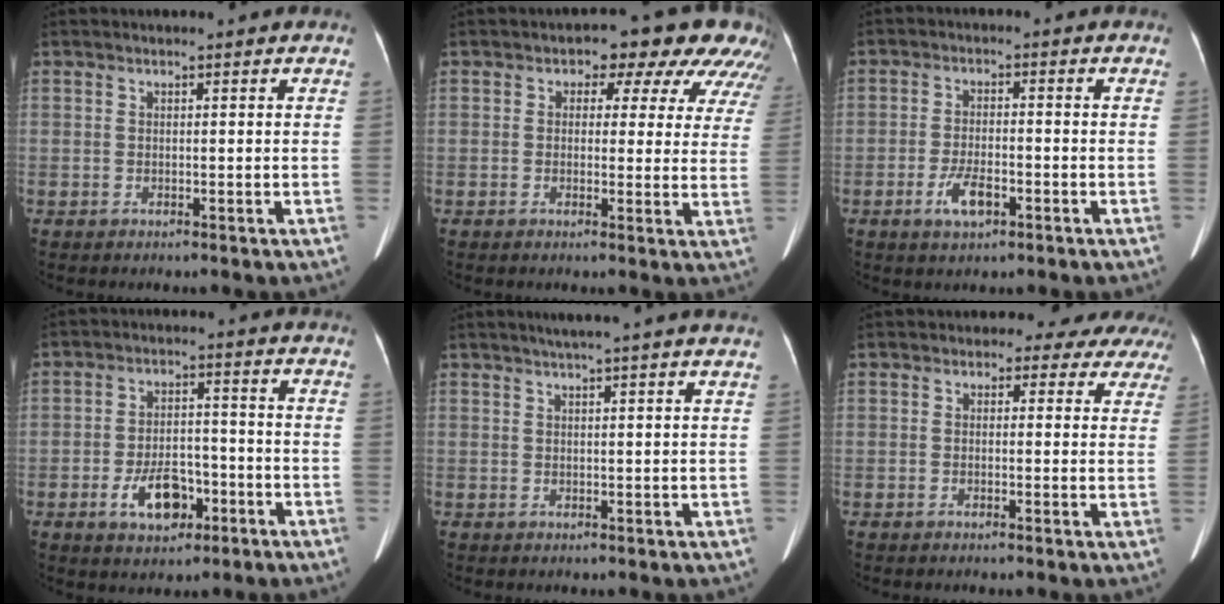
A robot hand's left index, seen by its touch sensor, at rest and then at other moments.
{"total": 11.3, "force": [7.8, 5.8, 5.8], "torque": [-0.041, 0.020, 0.062]}
{"total": 4.6, "force": [-2.4, 1.7, 3.6], "torque": [-0.073, -0.002, -0.039]}
{"total": 7.4, "force": [-3.5, 4.1, 5.1], "torque": [-0.096, 0.007, -0.054]}
{"total": 6.7, "force": [5.5, -0.9, 3.7], "torque": [-0.050, 0.022, 0.065]}
{"total": 8.6, "force": [7.4, 4.3, 1.1], "torque": [0.025, 0.007, 0.050]}